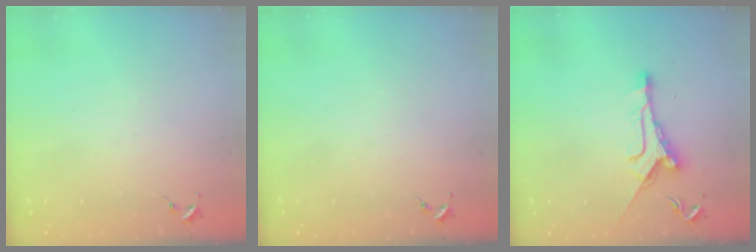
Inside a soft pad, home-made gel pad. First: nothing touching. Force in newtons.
{"total": 0.0}
{"total": 9.5, "press": 9.5, "slide": 0.1}